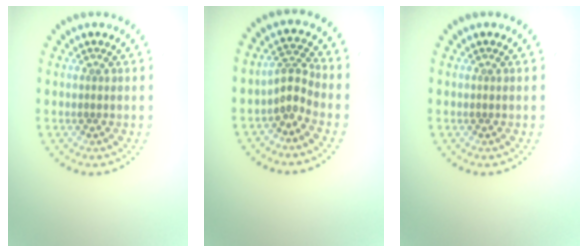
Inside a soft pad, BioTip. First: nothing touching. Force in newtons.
{"total": 2.4, "press": 1.5, "slide": 1.8}
{"total": 0.0}